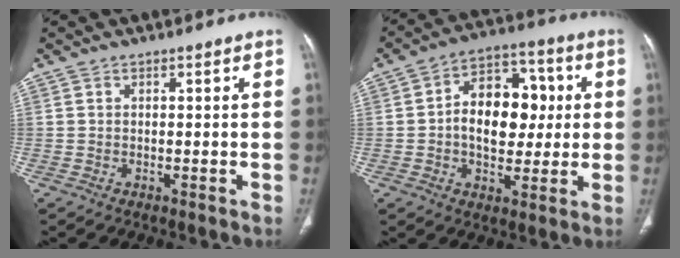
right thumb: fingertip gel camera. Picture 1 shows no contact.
{"total": 14.8, "force": [0.9, 9.9, 11.1], "torque": [-0.129, 0.027, 0.010]}